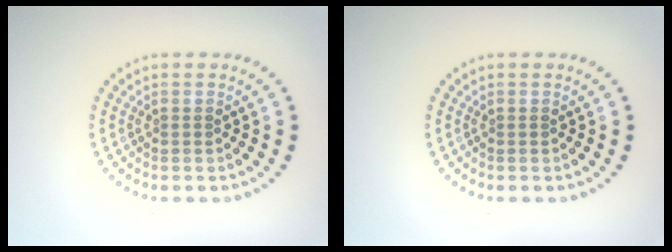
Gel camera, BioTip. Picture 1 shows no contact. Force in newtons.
{"total": 0.0}